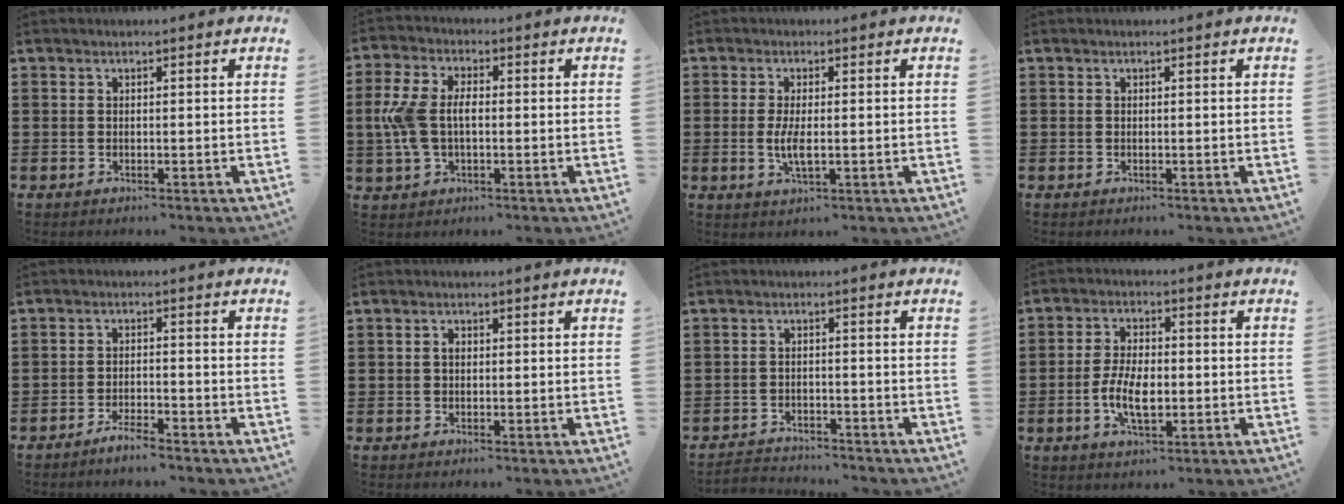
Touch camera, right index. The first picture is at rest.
{"total": 7.0, "force": [-0.2, 4.0, 5.8], "torque": [-0.154, -0.003, -0.015]}
{"total": 3.8, "force": [-0.4, 1.0, 3.6], "torque": [-0.078, -0.006, -0.012]}
{"total": 0.0}
{"total": 3.0, "force": [-2.7, 0.2, 1.1], "torque": [-0.027, 0.004, -0.055]}
{"total": 1.1, "force": [0.1, 0.7, 0.8], "torque": [-0.018, 0.003, 0.001]}
{"total": 2.6, "force": [-2.5, 0.3, -0.3], "torque": [-0.004, 0.000, -0.056]}
{"total": 6.6, "force": [-1.5, 3.1, 5.6], "torque": [-0.125, 0.000, -0.033]}